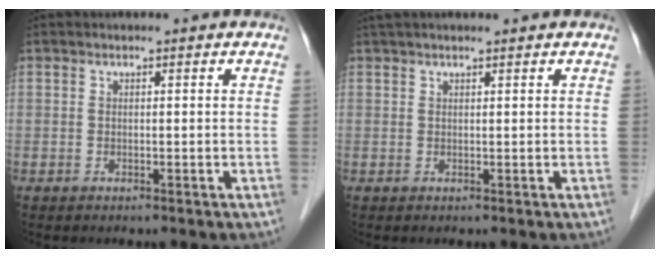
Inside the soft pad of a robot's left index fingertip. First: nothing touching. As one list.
[{"total": 4.2, "force": [3.5, 0.0, 2.4], "torque": [-0.036, 0.032, 0.060]}]